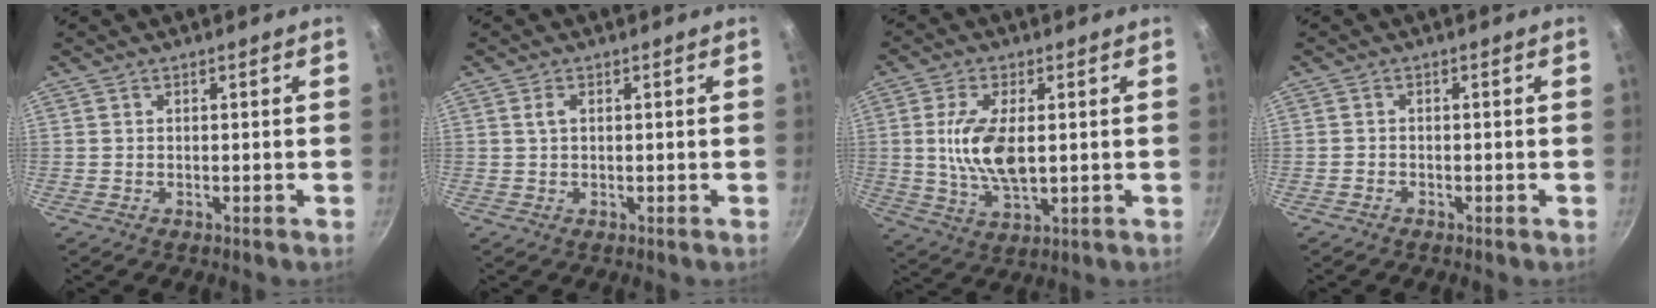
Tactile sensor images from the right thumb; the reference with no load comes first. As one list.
[{"total": 1.5, "force": [0.4, 0.8, 1.2], "torque": [-0.023, 0.002, 0.009]}, {"total": 10.7, "force": [0.8, 5.0, 9.4], "torque": [-0.182, -0.007, 0.021]}, {"total": 0.9, "force": [-0.7, 0.5, 0.1], "torque": [-0.009, 0.008, -0.017]}]